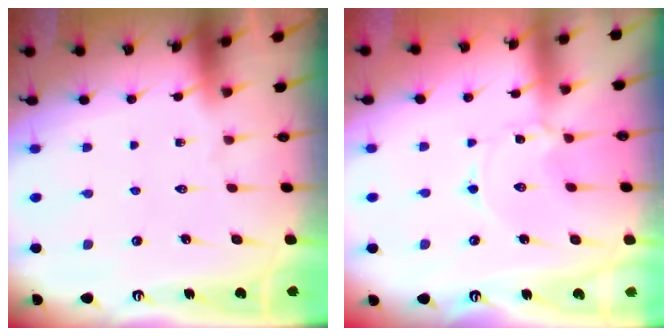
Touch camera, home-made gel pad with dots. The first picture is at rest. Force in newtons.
{"total": 0.7, "press": 0.7, "slide": 0.1}